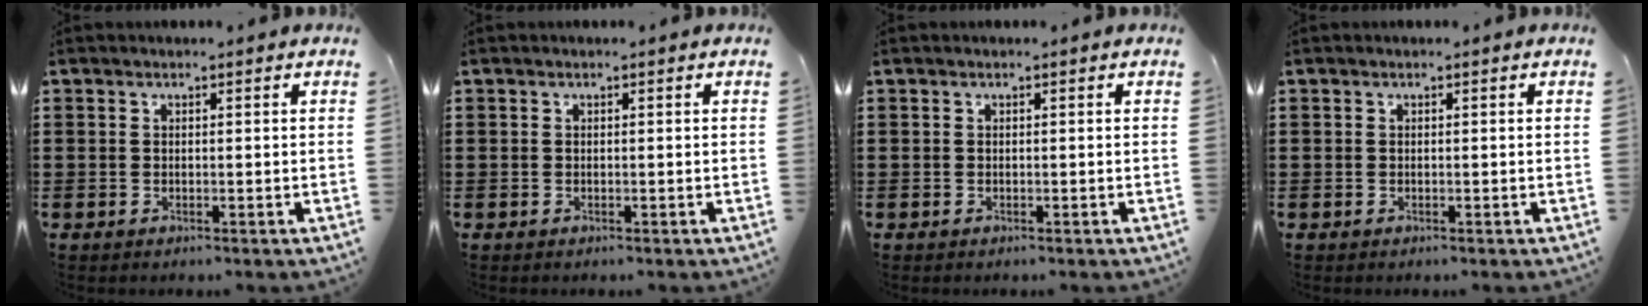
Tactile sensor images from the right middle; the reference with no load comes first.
{"total": 0.0}
{"total": 0.0}
{"total": 0.0}